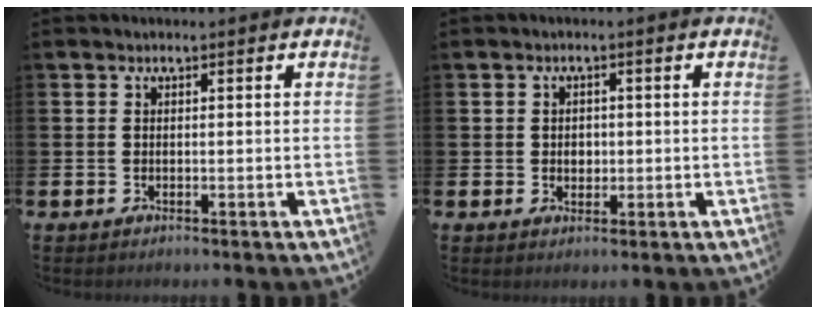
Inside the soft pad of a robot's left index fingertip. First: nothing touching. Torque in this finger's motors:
{"motor_torque": [0.09, 0.05, 0.02, 0.03]}